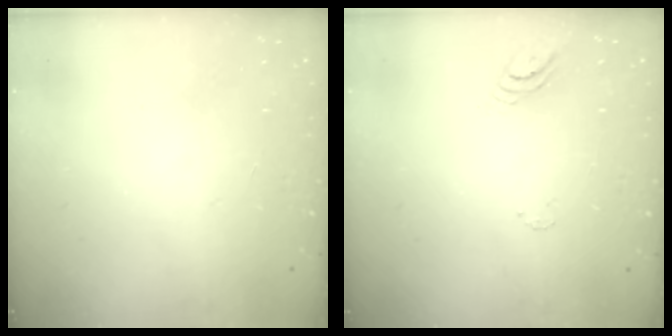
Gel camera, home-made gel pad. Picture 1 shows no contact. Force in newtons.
{"total": 3.9, "press": 3.9, "slide": 0.4}